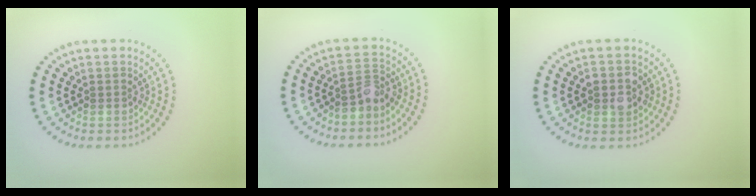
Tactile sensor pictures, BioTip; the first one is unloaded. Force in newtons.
{"total": 2.0, "press": 1.6, "slide": 1.2}
{"total": 2.7, "press": 2.7, "slide": 0.1}